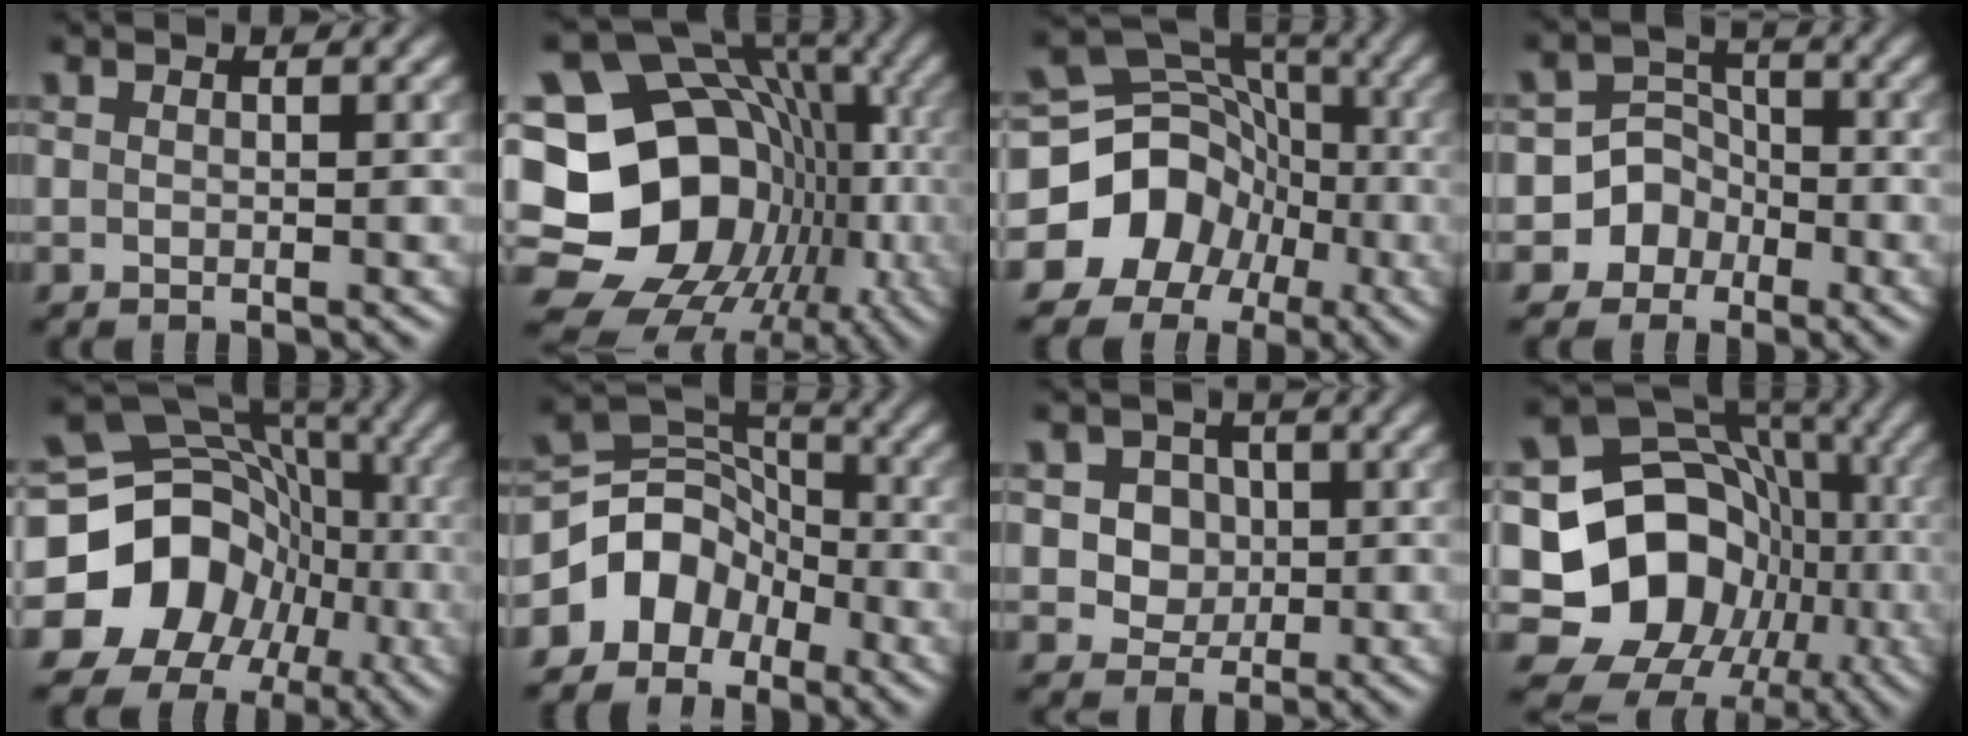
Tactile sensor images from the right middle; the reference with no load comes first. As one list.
[{"total": 20.7, "force": [-3.6, 17.8, 9.9], "torque": [-0.141, 0.023, -0.076]}, {"total": 12.9, "force": [-4.8, 11.4, 3.8], "torque": [-0.069, -0.013, -0.105]}, {"total": 6.5, "force": [-3.3, 5.6, 0.4], "torque": [0.020, 0.004, -0.078]}, {"total": 17.2, "force": [-5.5, 14.9, 6.5], "torque": [-0.137, -0.009, -0.105]}, {"total": 6.2, "force": [-3.1, 4.9, 2.2], "torque": [-0.030, 0.010, -0.072]}, {"total": 4.7, "force": [1.1, 4.1, 2.1], "torque": [-0.022, 0.013, 0.011]}, {"total": 15.2, "force": [-3.8, 12.8, 7.1], "torque": [-0.122, -0.004, -0.078]}]